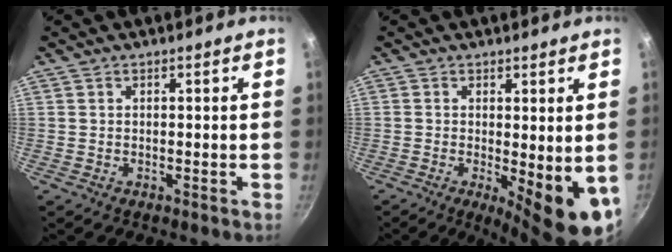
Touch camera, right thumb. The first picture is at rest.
{"total": 10.2, "force": [-1.8, 2.9, 9.6], "torque": [-0.112, -0.012, -0.015]}